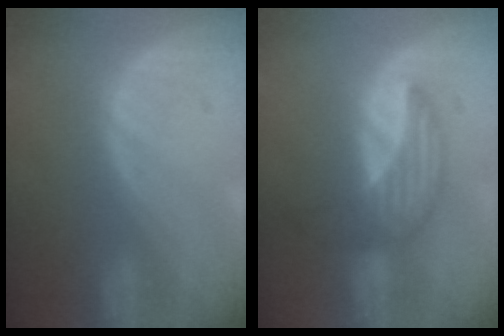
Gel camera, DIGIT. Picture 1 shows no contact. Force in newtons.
{"total": 7.3, "press": 6.7, "slide": 2.9}